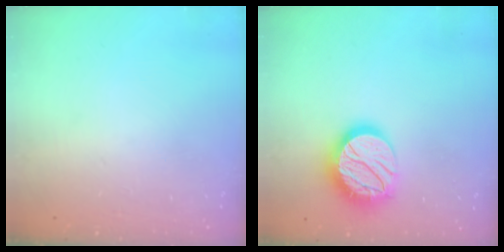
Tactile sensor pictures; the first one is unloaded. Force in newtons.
{"total": 16.3, "press": 16.3, "slide": 1.0}